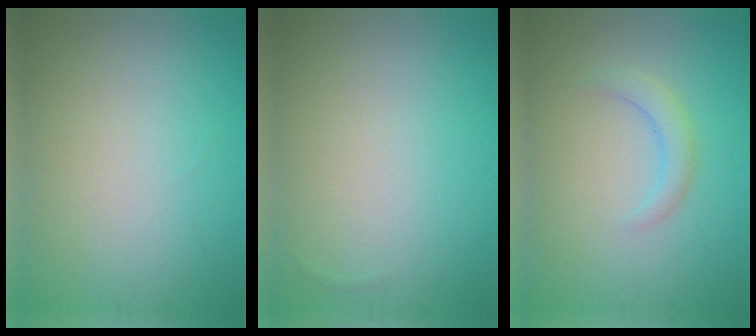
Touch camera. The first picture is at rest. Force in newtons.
{"total": 0.0}
{"total": 1.9, "press": 1.9, "slide": 0.3}